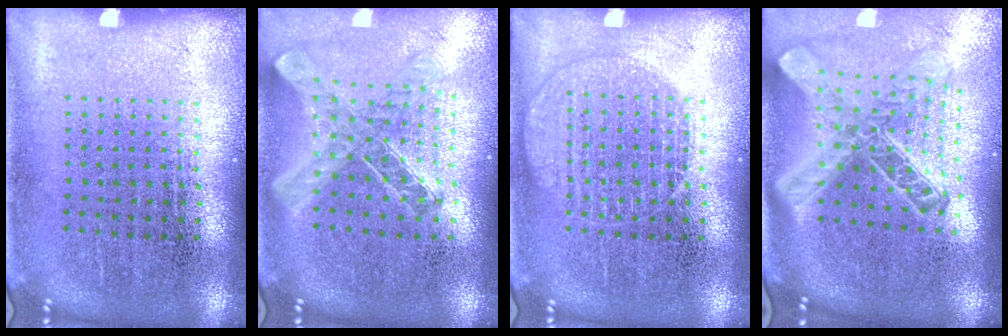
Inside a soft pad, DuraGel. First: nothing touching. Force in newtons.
{"total": 1.1, "press": 1.1, "slide": 0.2}
{"total": 2.3, "press": 2.3, "slide": 0.4}
{"total": 2.6, "press": 1.9, "slide": 1.8}